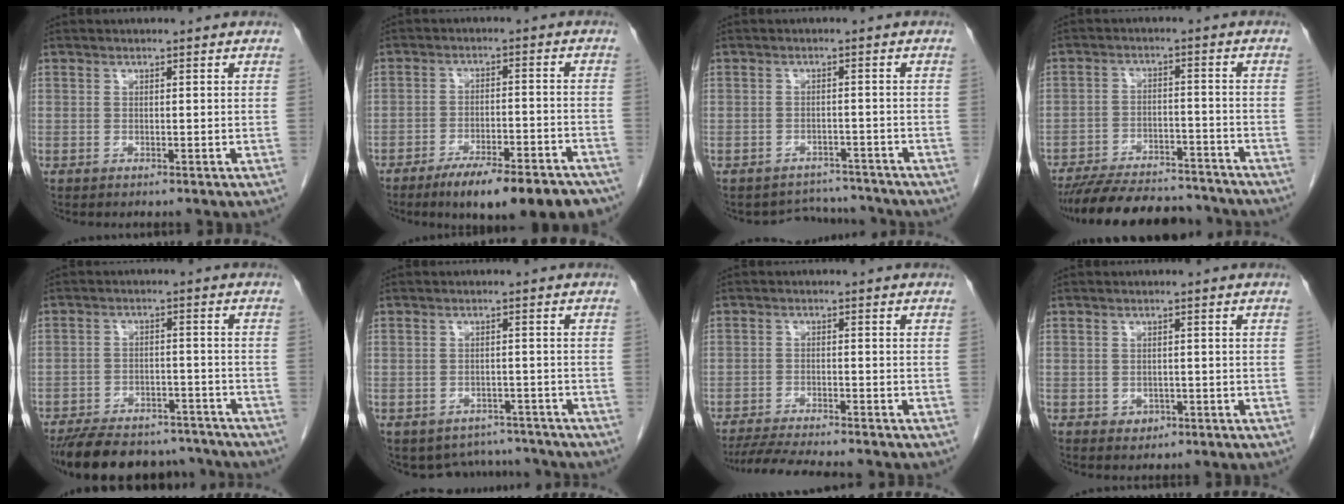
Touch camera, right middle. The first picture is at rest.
{"total": 15.5, "force": [-12.3, 3.3, 8.9], "torque": [-0.082, 0.011, -0.174]}
{"total": 5.0, "force": [-4.7, 1.4, -1.0], "torque": [0.012, 0.017, -0.062]}
{"total": 17.0, "force": [-15.4, 4.1, 5.7], "torque": [-0.110, -0.002, -0.221]}
{"total": 17.7, "force": [-15.4, 6.0, 6.3], "torque": [-0.136, -0.003, -0.216]}
{"total": 6.9, "force": [-6.3, 3.0, -0.1], "torque": [0.011, 0.021, -0.076]}
{"total": 9.9, "force": [-8.9, 0.7, 4.3], "torque": [-0.066, -0.016, -0.137]}
{"total": 1.6, "force": [-0.7, 1.3, 0.6], "torque": [-0.007, 0.004, -0.003]}